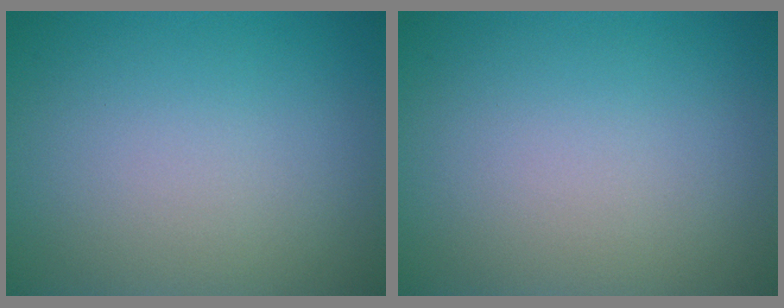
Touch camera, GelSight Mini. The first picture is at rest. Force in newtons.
{"total": 0.0}